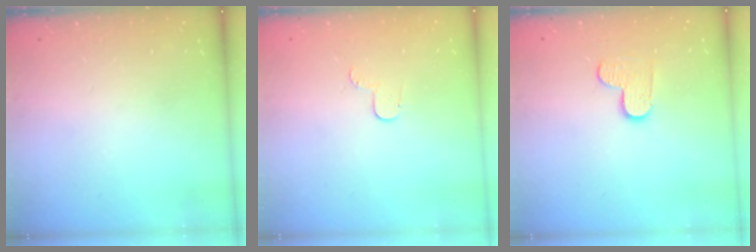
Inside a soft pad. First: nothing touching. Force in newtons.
{"total": 4.0, "press": 4.0, "slide": 0.4}
{"total": 4.8, "press": 4.8, "slide": 0.5}